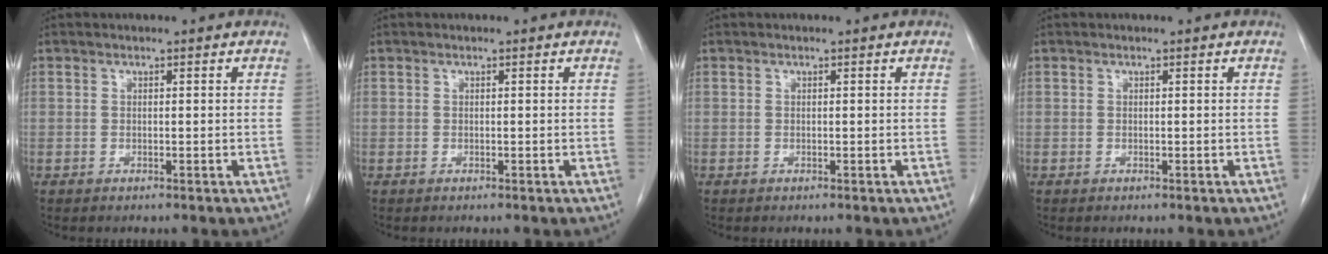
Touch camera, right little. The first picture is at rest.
{"total": 0.0}
{"total": 0.0}
{"total": 0.0}